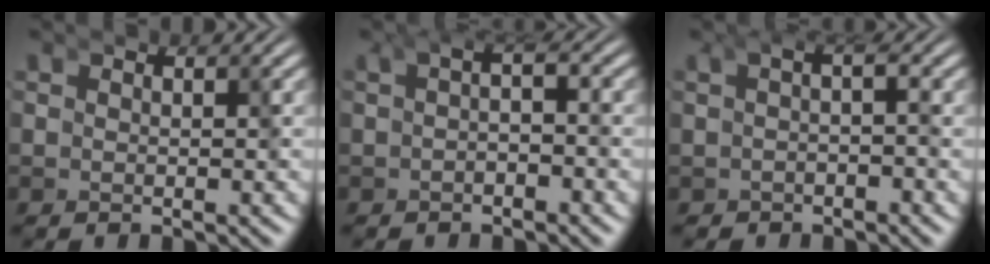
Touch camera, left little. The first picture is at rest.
{"total": 2.0, "force": [-0.4, 1.1, 1.6], "torque": [-0.020, 0.002, -0.013]}
{"total": 2.2, "force": [-0.7, 1.5, 1.4], "torque": [-0.024, -0.009, -0.013]}